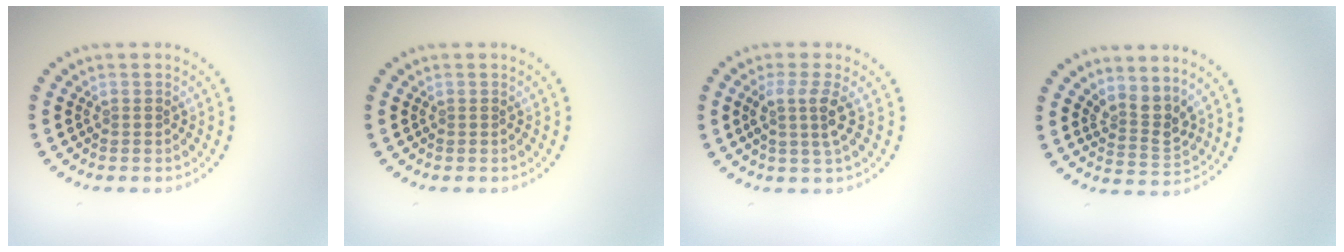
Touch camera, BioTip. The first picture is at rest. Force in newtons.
{"total": 0.0}
{"total": 2.6, "press": 2.0, "slide": 1.7}
{"total": 2.6, "press": 2.0, "slide": 1.8}